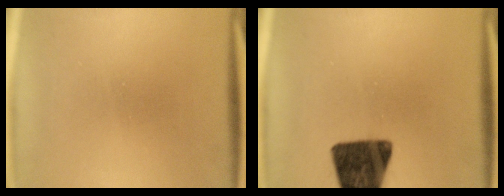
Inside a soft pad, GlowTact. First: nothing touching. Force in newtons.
{"total": 14.1}